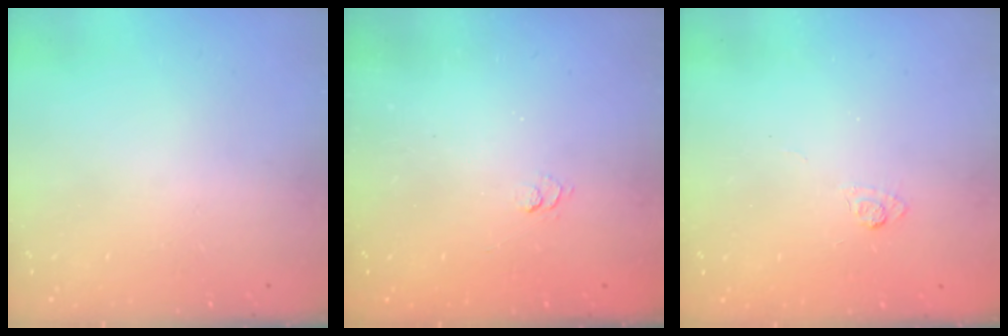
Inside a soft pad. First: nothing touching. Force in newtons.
{"total": 2.7, "press": 2.2, "slide": 1.5}
{"total": 3.3, "press": 3.0, "slide": 1.4}